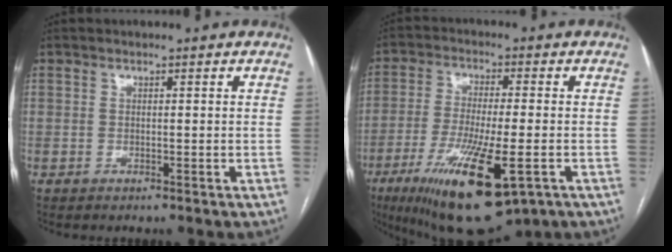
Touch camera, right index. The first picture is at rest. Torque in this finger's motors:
{"motor_torque": [1.88, -0.26, 0.61, 0.21]}